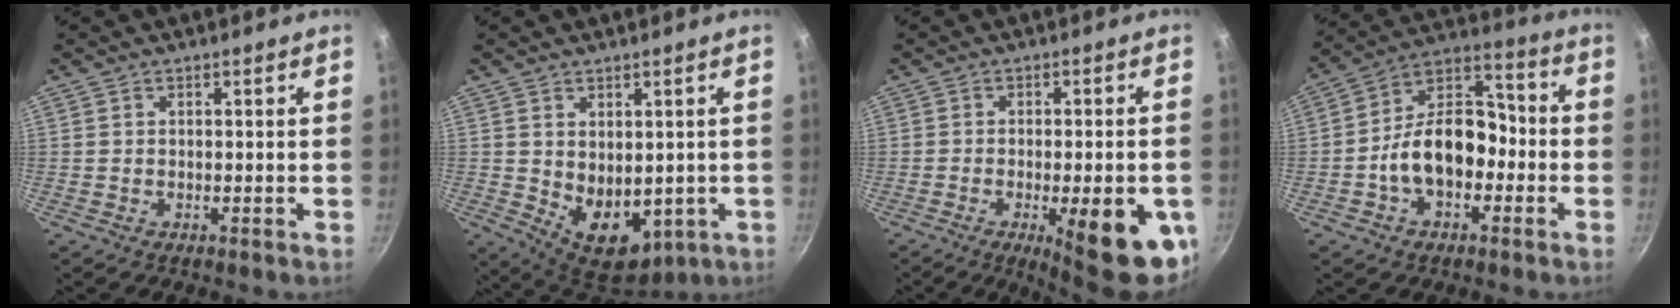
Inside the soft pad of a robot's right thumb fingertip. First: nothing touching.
{"total": 10.8, "force": [-0.4, 7.3, 7.9], "torque": [-0.088, -0.025, 0.019]}
{"total": 16.1, "force": [-5.3, 4.8, 14.4], "torque": [-0.152, 0.008, -0.062]}
{"total": 14.6, "force": [-3.5, 9.7, 10.3], "torque": [-0.126, 0.059, -0.071]}